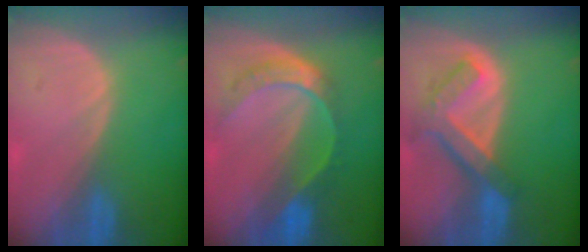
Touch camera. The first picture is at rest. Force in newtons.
{"total": 7.7, "press": 6.4, "slide": 4.2}
{"total": 7.5, "press": 6.4, "slide": 3.8}